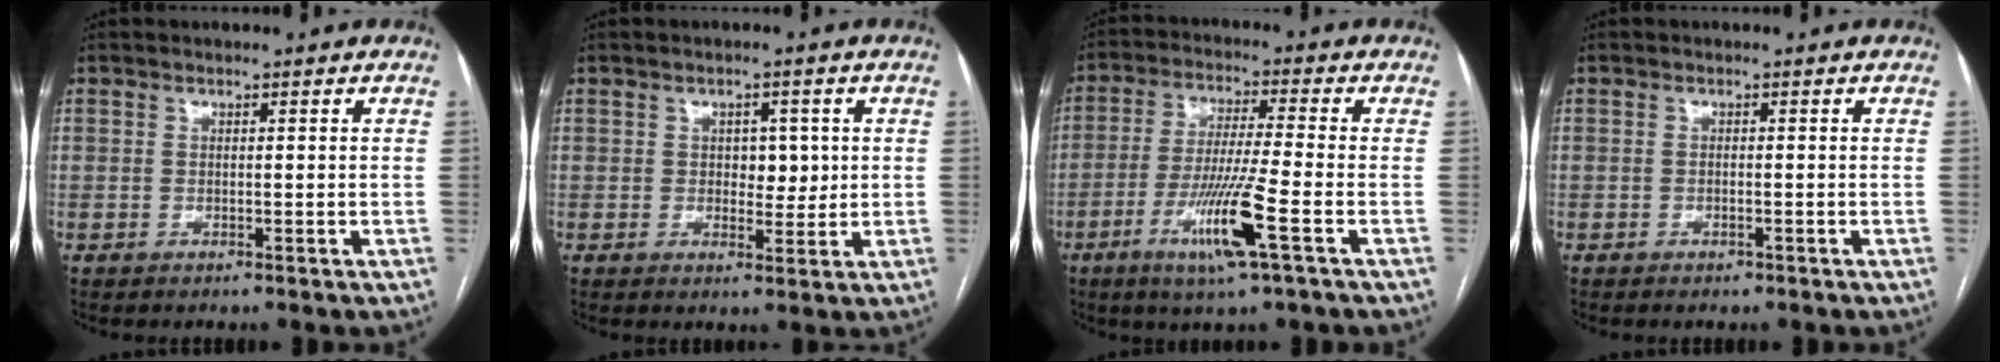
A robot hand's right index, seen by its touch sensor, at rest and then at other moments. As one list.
[{"total": 3.8, "force": [0.7, 2.4, 2.9], "torque": [-0.031, 0.000, 0.010]}, {"total": 10.5, "force": [-4.3, -0.7, 9.6], "torque": [-0.188, -0.018, -0.080]}, {"total": 0.8, "force": [-0.6, 0.4, 0.4], "torque": [-0.008, -0.002, -0.007]}]